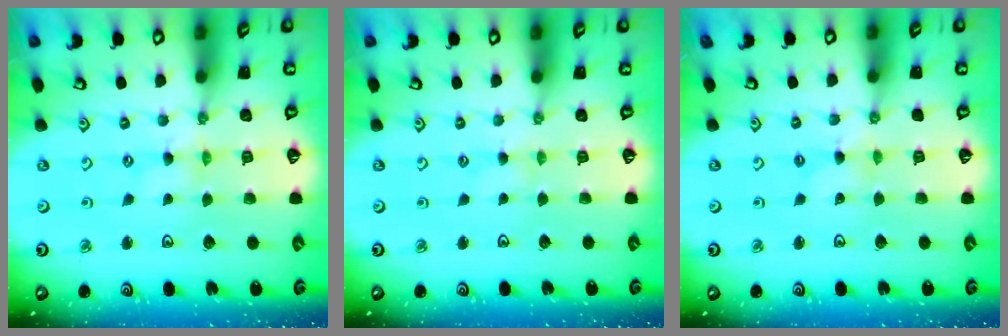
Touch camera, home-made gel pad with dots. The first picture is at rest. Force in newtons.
{"total": 0.9, "press": 0.9, "slide": 0.2}
{"total": 1.5, "press": 1.5, "slide": 0.1}